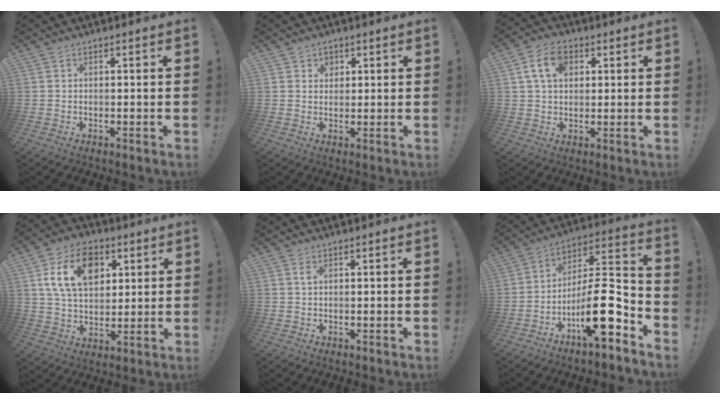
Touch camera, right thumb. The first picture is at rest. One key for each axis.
{"total": 2.9, "fx": 1.6, "fy": 2.4, "fz": 0.5, "tx": -0.002, "ty": -0.008, "tz": 0.027}
{"total": 9.5, "fx": 3.2, "fy": 6.5, "fz": 6.2, "tx": -0.110, "ty": 0.008, "tz": 0.059}
{"total": 16.8, "fx": 6.3, "fy": 11.6, "fz": 10.3, "tx": -0.156, "ty": -0.012, "tz": 0.121}
{"total": 1.0, "fx": 0.4, "fy": 0.5, "fz": 0.8, "tx": -0.009, "ty": -0.001, "tz": 0.006}
{"total": 17.6, "fx": -7.7, "fy": 5.5, "fz": 14.8, "tx": -0.250, "ty": 0.036, "tz": -0.122}